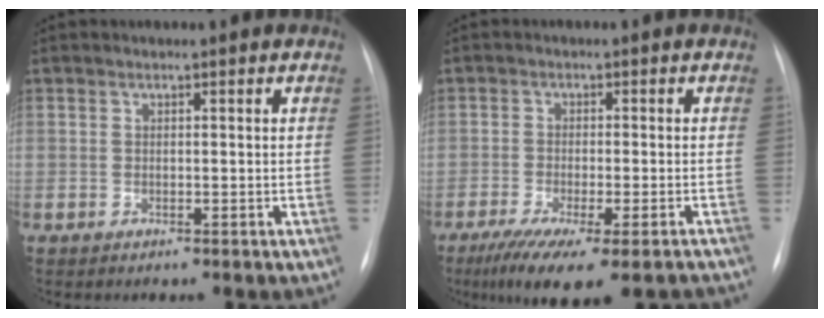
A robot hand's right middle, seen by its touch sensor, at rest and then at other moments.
{"total": 13.3, "force": [-10.3, 2.2, 8.0], "torque": [-0.109, -0.021, -0.156]}